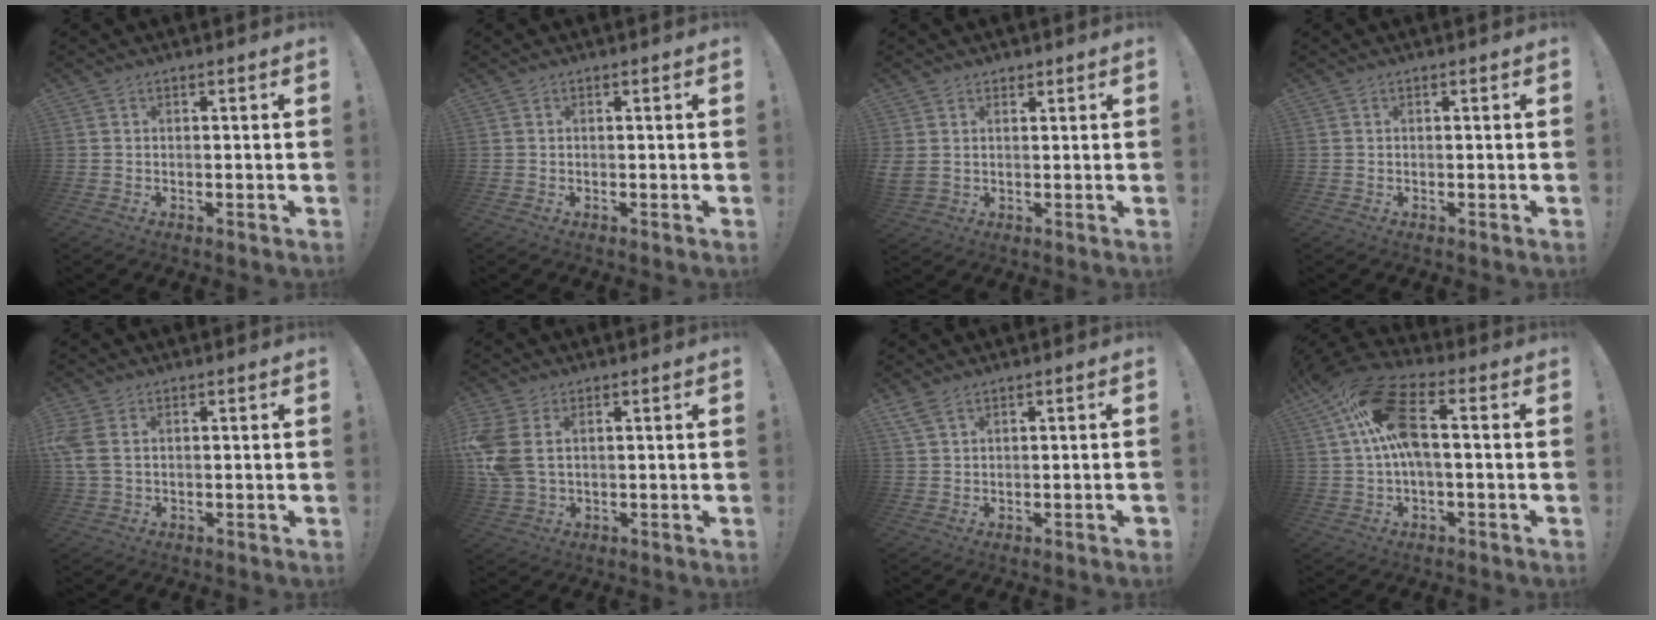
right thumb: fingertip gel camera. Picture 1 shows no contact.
{"total": 0.0}
{"total": 3.9, "force": [1.6, 3.1, 1.6], "torque": [-0.019, -0.005, 0.034]}
{"total": 0.0}
{"total": 5.2, "force": [1.4, 3.5, 3.6], "torque": [-0.083, 0.003, 0.028]}
{"total": 8.6, "force": [2.2, 5.3, 6.4], "torque": [-0.142, -0.011, 0.045]}
{"total": 3.6, "force": [1.9, 1.4, 2.7], "torque": [-0.053, -0.001, 0.038]}
{"total": 16.9, "force": [2.3, 7.7, 14.9], "torque": [-0.280, 0.005, 0.039]}